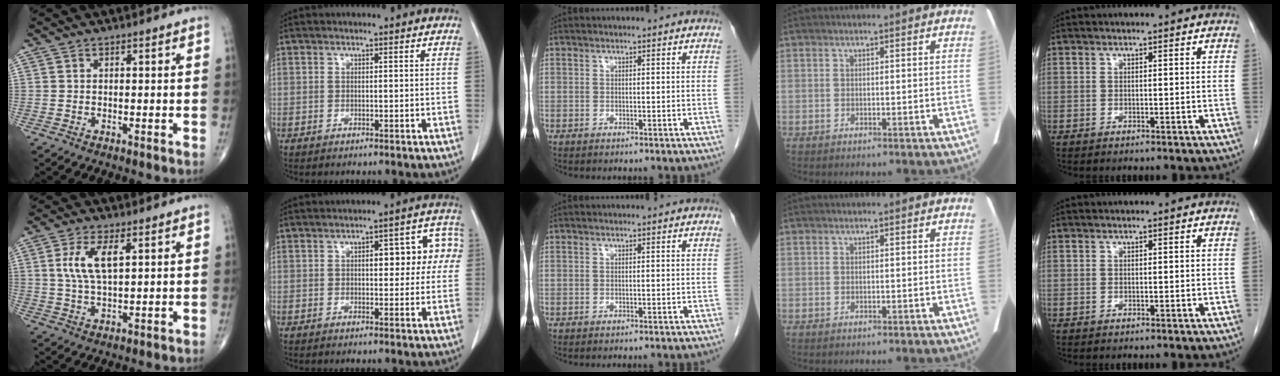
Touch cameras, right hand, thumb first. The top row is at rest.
{"thumb": {"total": 7.3, "force": [2.2, 2.9, 6.4], "torque": [-0.132, -0.005, 0.048]}, "index": {"total": 8.6, "force": [1.4, 3.6, 7.7], "torque": [-0.081, 0.037, 0.014]}, "middle": {"total": 3.5, "force": [-3.1, -0.2, 1.5], "torque": [-0.018, 0.000, -0.039]}}